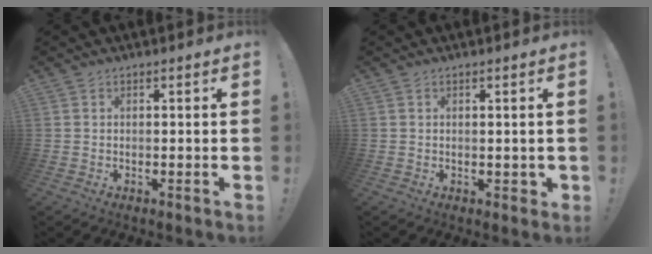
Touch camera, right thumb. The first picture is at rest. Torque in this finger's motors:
{"motor_torque": [0.10, 0.01, -0.29, 0.24, -0.10]}